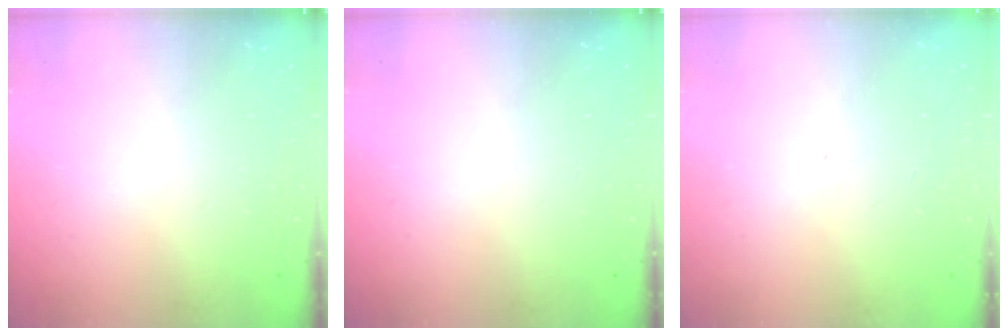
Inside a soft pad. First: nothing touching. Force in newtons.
{"total": 0.0}
{"total": 0.9, "press": 0.8, "slide": 0.4}